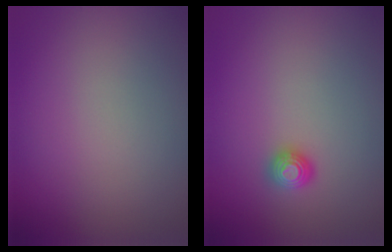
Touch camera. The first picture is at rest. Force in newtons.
{"total": 1.1, "press": 1.1, "slide": 0.2}